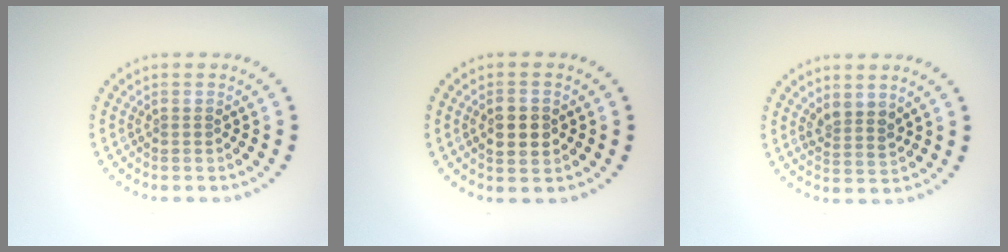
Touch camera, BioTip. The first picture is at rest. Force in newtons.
{"total": 2.7, "press": 2.7, "slide": 0.1}
{"total": 2.1, "press": 1.7, "slide": 1.3}